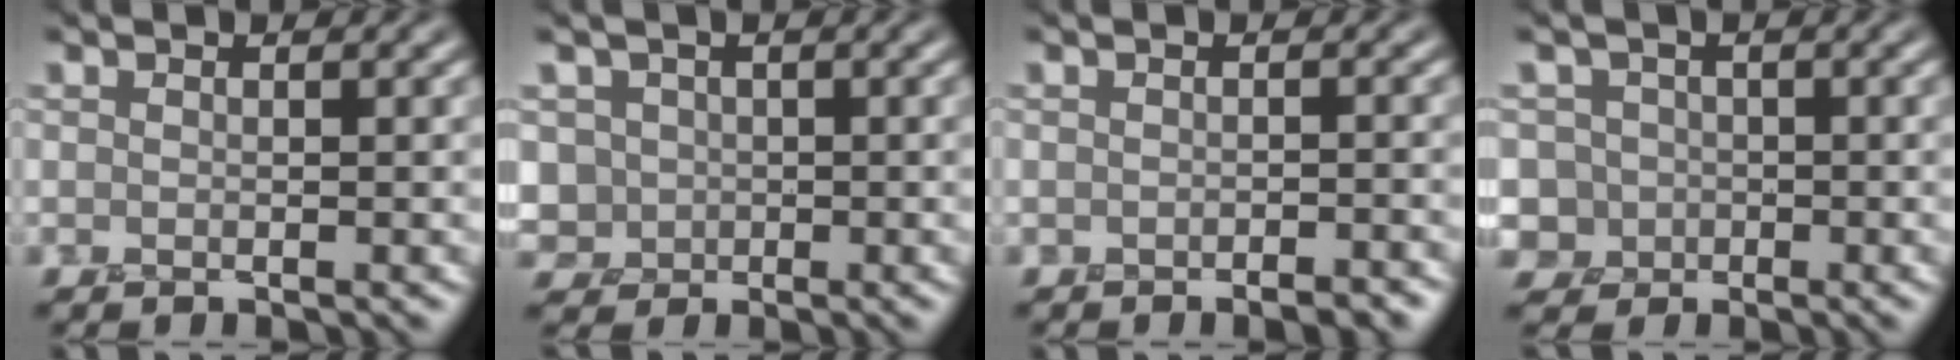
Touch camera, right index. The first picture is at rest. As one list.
[{"total": 3.2, "force": [0.9, 3.0, 0.3], "torque": [0.002, 0.017, 0.017]}, {"total": 1.6, "force": [-1.3, 0.4, 0.9], "torque": [-0.006, 0.003, -0.015]}, {"total": 4.6, "force": [0.6, 4.5, 0.7], "torque": [-0.004, 0.032, -0.012]}]